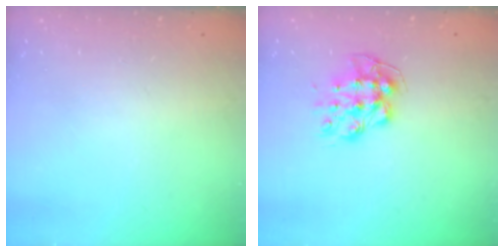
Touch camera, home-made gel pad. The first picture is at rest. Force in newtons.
{"total": 10.0, "press": 9.9, "slide": 0.7}